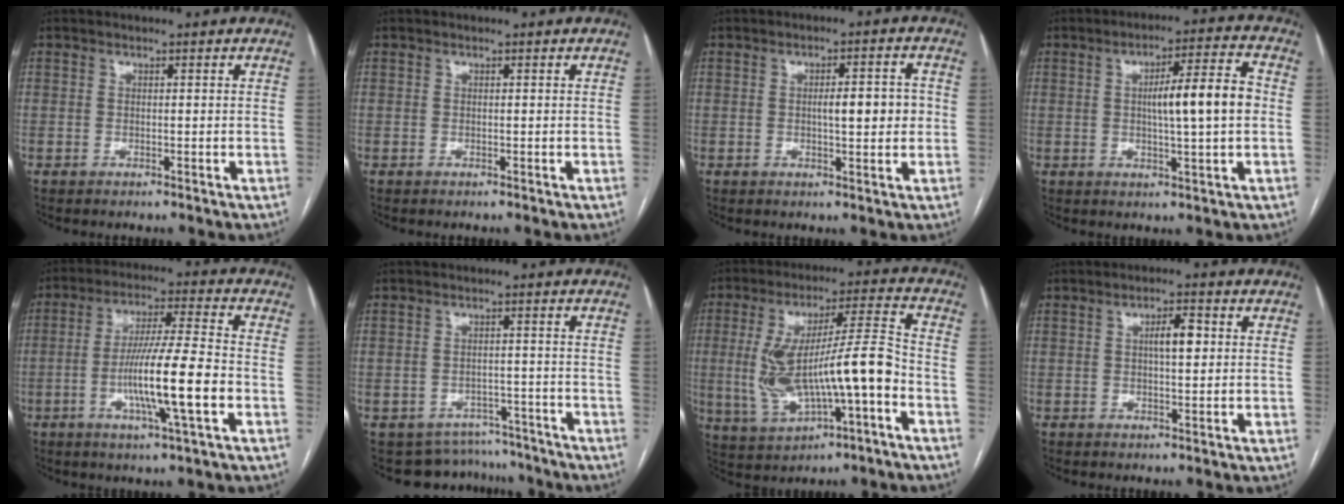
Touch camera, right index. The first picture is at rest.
{"total": 0.0}
{"total": 5.7, "force": [0.1, 1.5, 5.5], "torque": [-0.082, 0.009, 0.004]}
{"total": 10.0, "force": [0.4, 0.8, 9.9], "torque": [-0.156, 0.015, 0.006]}
{"total": 13.3, "force": [-3.5, 0.2, 12.8], "torque": [-0.232, -0.006, -0.065]}
{"total": 8.2, "force": [-7.2, 4.0, -0.3], "torque": [0.011, 0.022, -0.088]}
{"total": 16.1, "force": [-3.0, 2.8, 15.6], "torque": [-0.298, 0.017, -0.039]}
{"total": 4.2, "force": [0.8, 1.1, 3.9], "torque": [-0.066, 0.008, 0.012]}